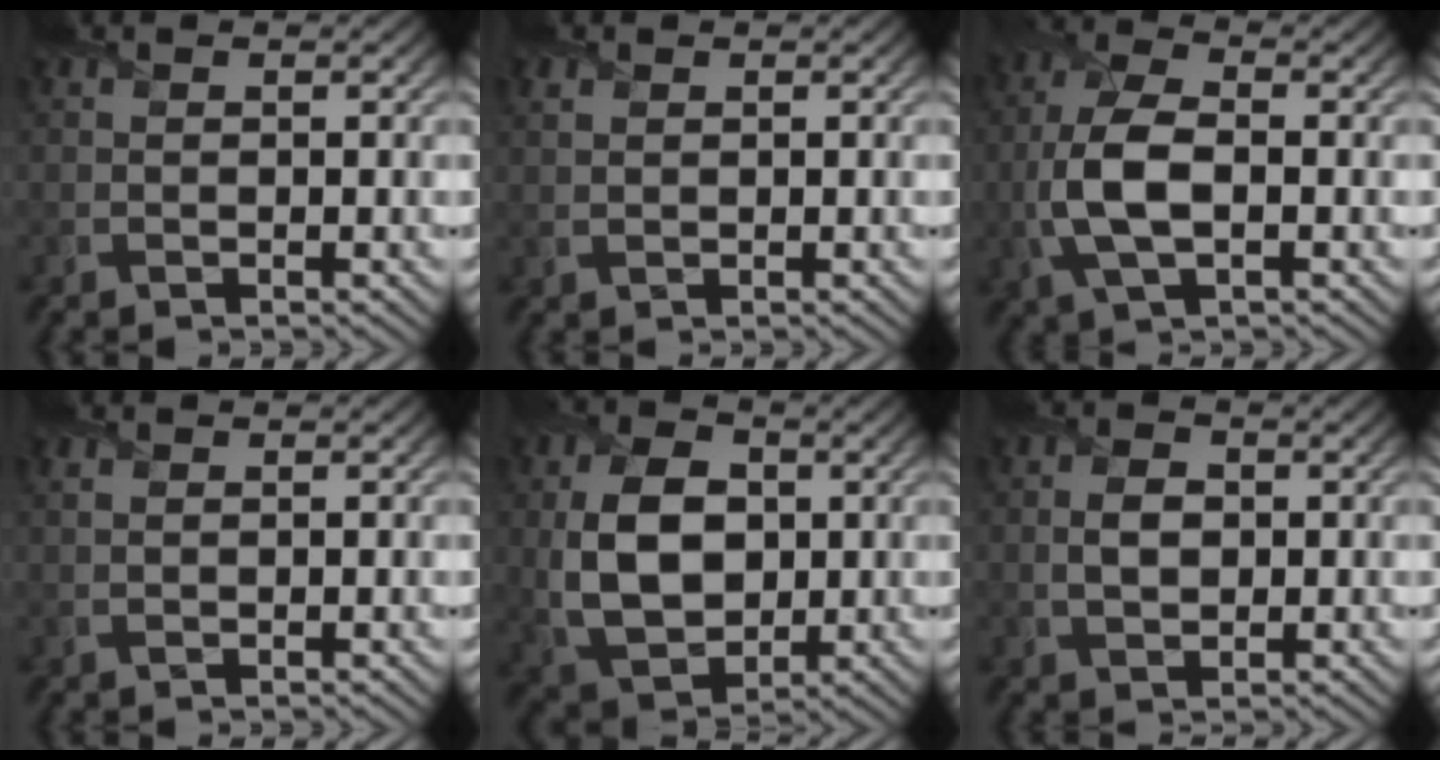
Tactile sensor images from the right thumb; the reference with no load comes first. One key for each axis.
{"total": 1.3, "fx": 0.7, "fy": 0.8, "fz": 0.7, "tx": -0.019, "ty": 0.000, "tz": 0.017}
{"total": 8.2, "fx": -1.4, "fy": 4.0, "fz": 7.0, "tx": -0.169, "ty": 0.004, "tz": -0.033}
{"total": 1.1, "fx": 0.5, "fy": 0.6, "fz": 0.8, "tx": -0.023, "ty": 0.002, "tz": 0.012}
{"total": 10.7, "fx": 0.6, "fy": 7.4, "fz": 7.8, "tx": -0.177, "ty": -0.004, "tz": 0.010}
{"total": 3.3, "fx": 0.1, "fy": 2.3, "fz": 2.4, "tx": -0.054, "ty": 0.000, "tz": 0.001}